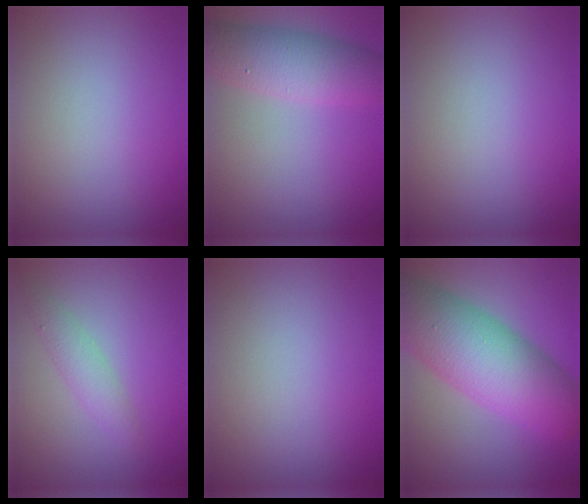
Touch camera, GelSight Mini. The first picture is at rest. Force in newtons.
{"total": 6.0, "press": 6.0, "slide": 0.3}
{"total": 0.0}
{"total": 2.0, "press": 2.0, "slide": 0.0}
{"total": 0.0}
{"total": 11.3, "press": 11.3, "slide": 0.4}